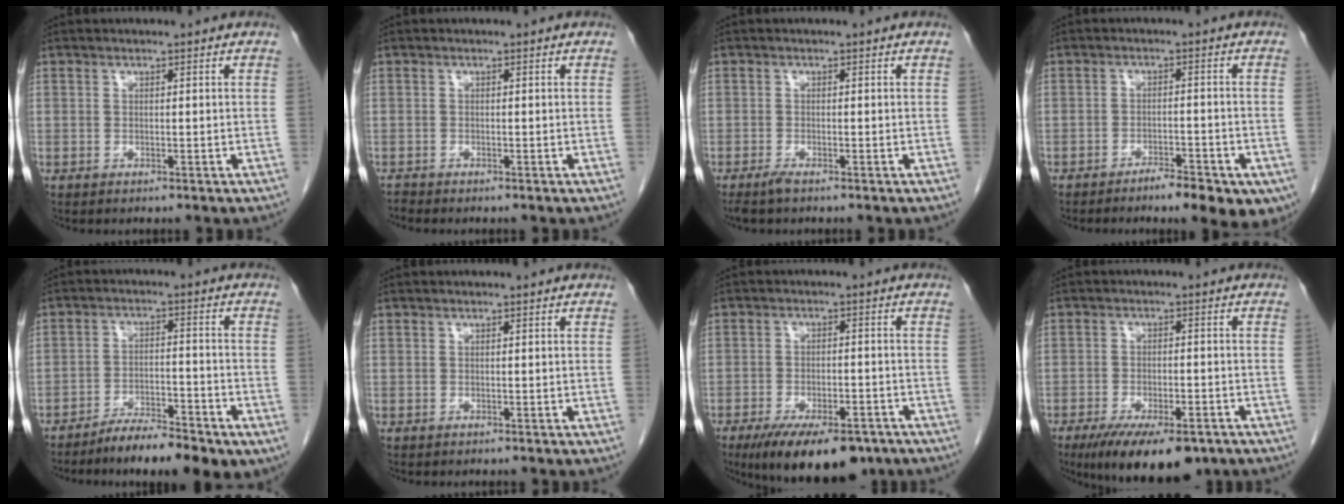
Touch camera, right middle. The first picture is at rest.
{"total": 0.6, "force": [-0.6, -0.1, -0.1], "torque": [-0.001, -0.005, -0.014]}
{"total": 1.4, "force": [-1.1, 0.0, 0.9], "torque": [-0.024, -0.006, -0.023]}
{"total": 8.7, "force": [-5.6, 2.2, 6.2], "torque": [-0.071, -0.002, -0.080]}
{"total": 9.6, "force": [-6.9, 1.9, 6.4], "torque": [-0.098, -0.007, -0.111]}
{"total": 0.0}
{"total": 13.5, "force": [-9.8, 4.6, 8.0], "torque": [-0.125, -0.013, -0.148]}
{"total": 12.7, "force": [-8.9, 4.1, 8.1], "torque": [-0.126, -0.016, -0.133]}